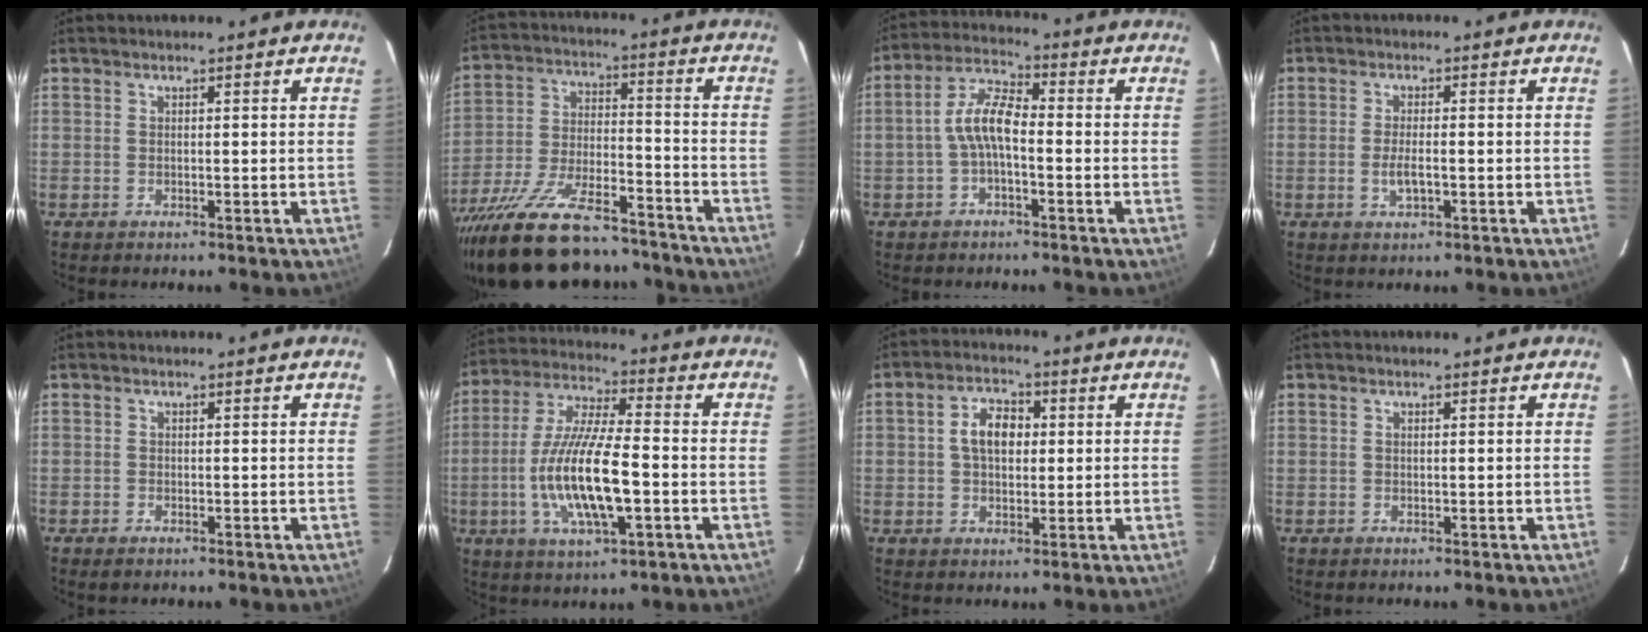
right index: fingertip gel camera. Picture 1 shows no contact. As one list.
[{"total": 25.3, "force": [-20.4, 8.4, 12.4], "torque": [-0.243, -0.028, -0.312]}, {"total": 6.7, "force": [-1.6, 2.5, 6.0], "torque": [-0.129, 0.020, -0.034]}, {"total": 3.3, "force": [-1.0, 1.0, 3.0], "torque": [-0.060, -0.004, -0.017]}, {"total": 0.9, "force": [-0.7, 0.5, 0.4], "torque": [-0.006, -0.001, -0.013]}, {"total": 15.9, "force": [-3.6, 3.9, 15.0], "torque": [-0.303, -0.008, -0.068]}, {"total": 6.3, "force": [0.9, 4.2, 4.6], "torque": [-0.083, 0.018, 0.017]}, {"total": 0.0}]